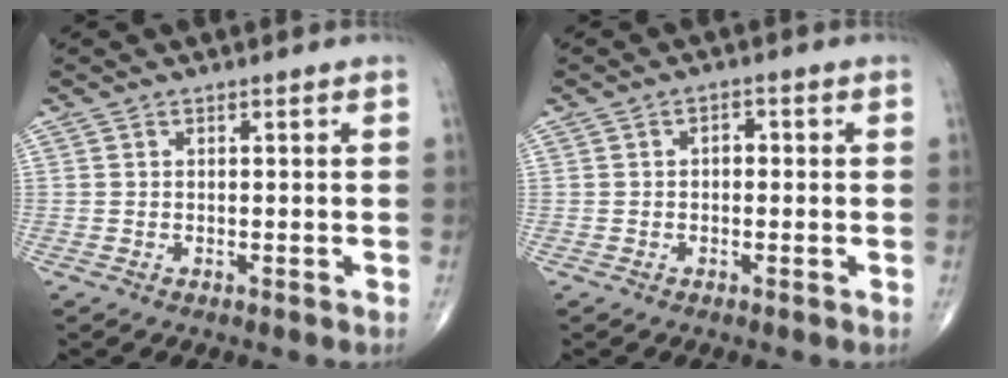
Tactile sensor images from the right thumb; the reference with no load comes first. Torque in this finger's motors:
{"motor_torque": [-0.21, -0.05, 0.09, 0.12, 0.04]}